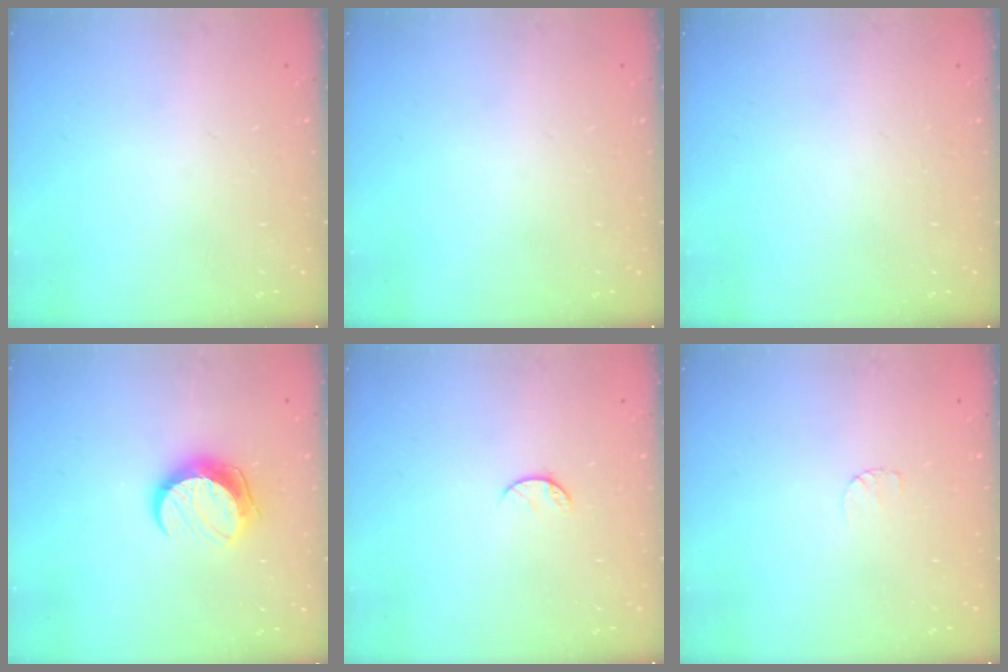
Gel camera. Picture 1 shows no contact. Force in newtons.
{"total": 0.0}
{"total": 0.0}
{"total": 10.4, "press": 10.4, "slide": 0.5}
{"total": 6.0, "press": 5.9, "slide": 0.6}
{"total": 4.0, "press": 4.0, "slide": 0.3}